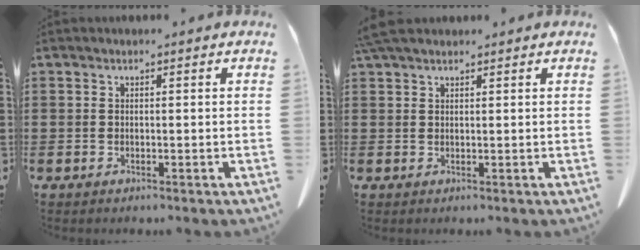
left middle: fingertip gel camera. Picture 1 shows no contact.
{"total": 3.1, "force": [2.4, 0.9, 1.7], "torque": [-0.042, 0.003, 0.048]}